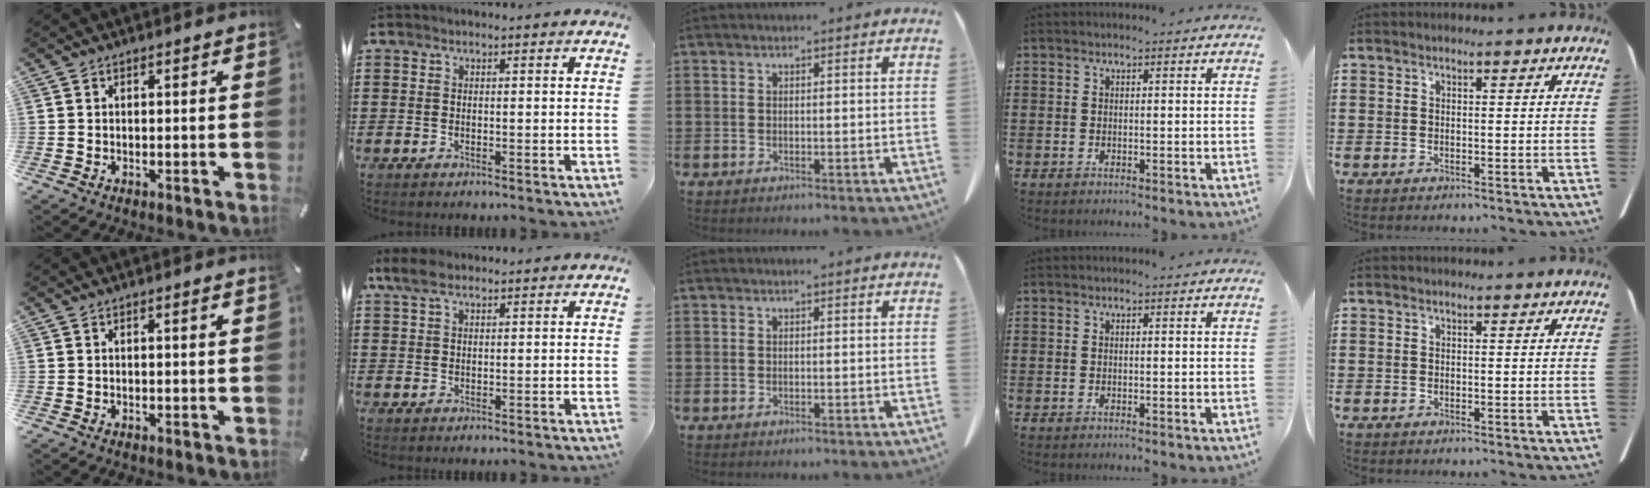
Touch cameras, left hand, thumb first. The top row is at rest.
{"thumb": {"total": 0.7, "force": [0.3, 0.1, 0.7], "torque": [-0.012, 0.001, 0.004]}, "index": {"total": 3.7, "force": [2.0, 1.9, 2.5], "torque": [-0.061, 0.005, 0.034]}}